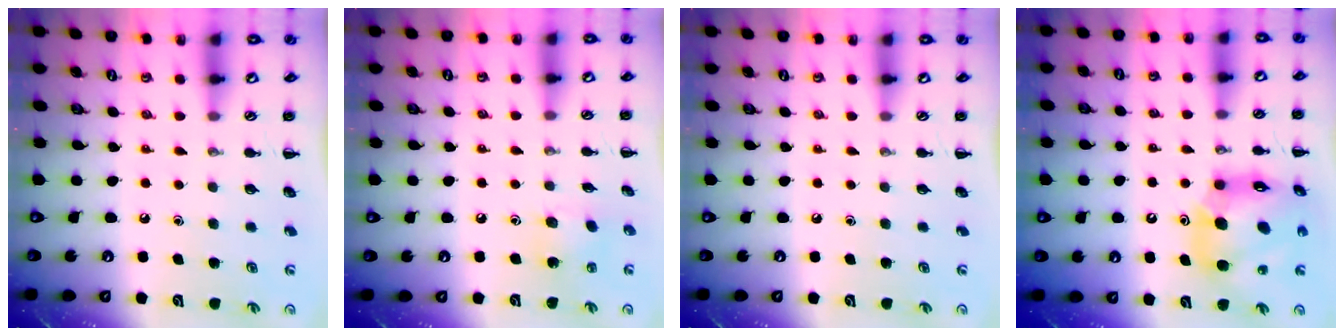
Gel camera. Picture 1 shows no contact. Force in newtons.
{"total": 3.9, "press": 3.8, "slide": 0.9}
{"total": 0.0}
{"total": 16.9, "press": 16.1, "slide": 5.0}